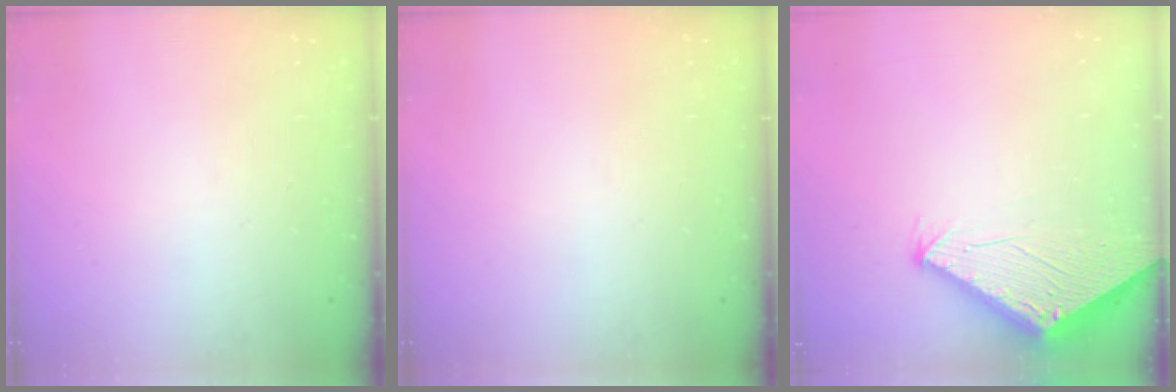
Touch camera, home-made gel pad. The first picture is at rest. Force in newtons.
{"total": 0.0}
{"total": 2.9, "press": 2.9, "slide": 0.1}